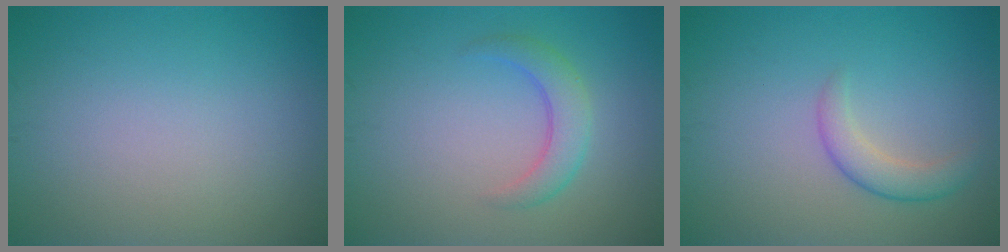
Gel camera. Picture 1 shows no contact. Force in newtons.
{"total": 2.8, "press": 2.7, "slide": 0.2}
{"total": 2.3, "press": 2.3, "slide": 0.1}